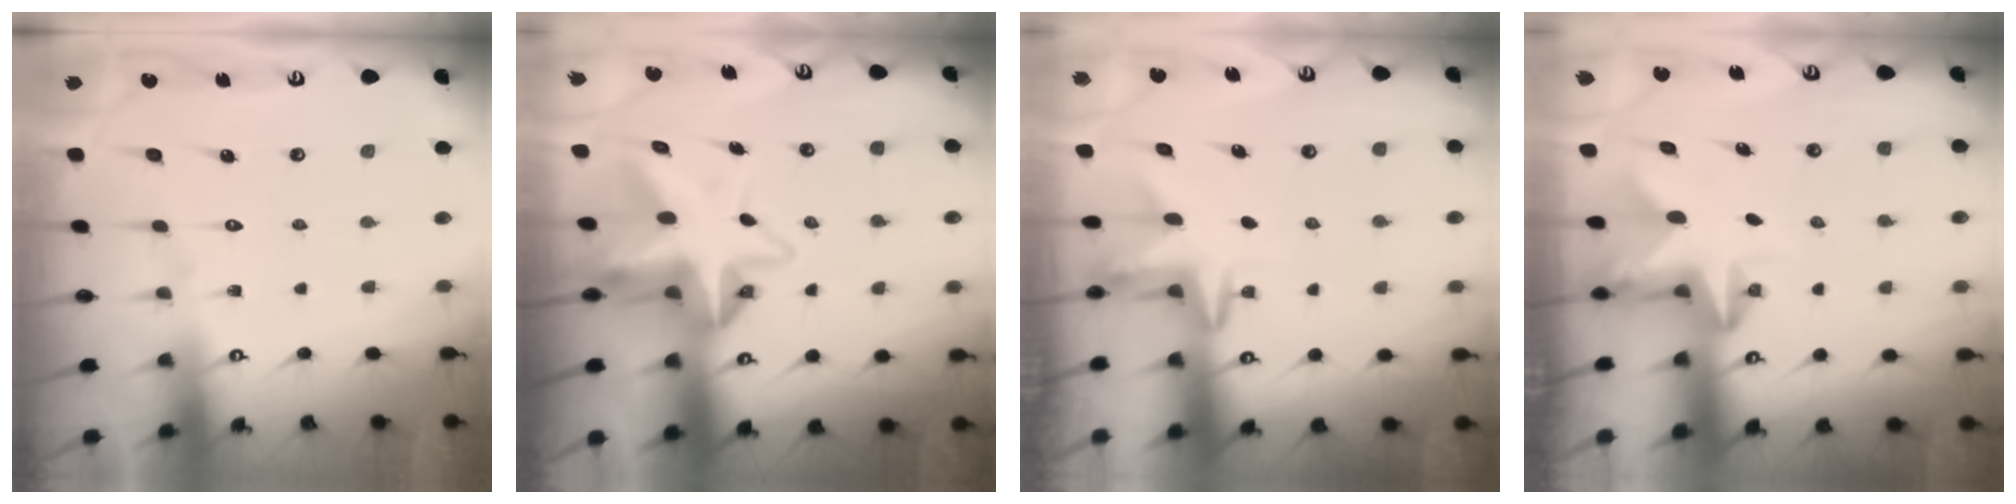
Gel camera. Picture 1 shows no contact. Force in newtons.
{"total": 10.1, "press": 9.9, "slide": 1.8}
{"total": 3.3, "press": 3.3, "slide": 0.5}
{"total": 2.7, "press": 2.6, "slide": 0.6}